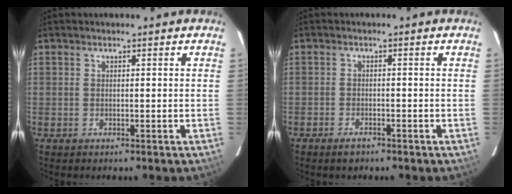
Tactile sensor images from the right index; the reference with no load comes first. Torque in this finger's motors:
{"motor_torque": [0.21, -0.15, 0.09, 0.00]}